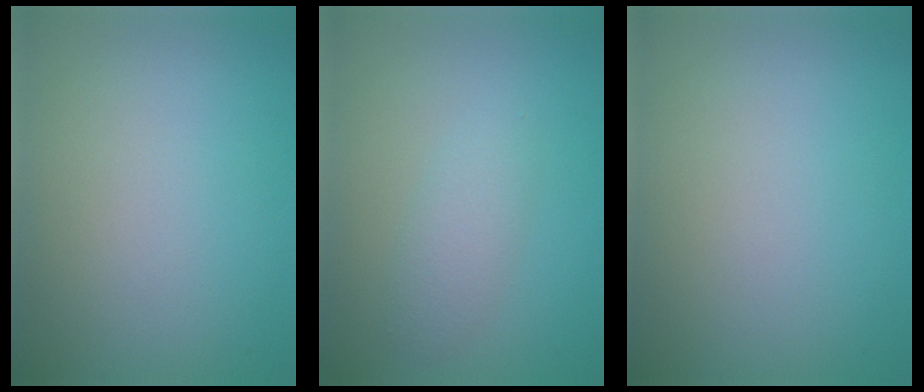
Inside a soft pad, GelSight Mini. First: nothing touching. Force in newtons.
{"total": 2.2, "press": 2.2, "slide": 0.2}
{"total": 0.0}